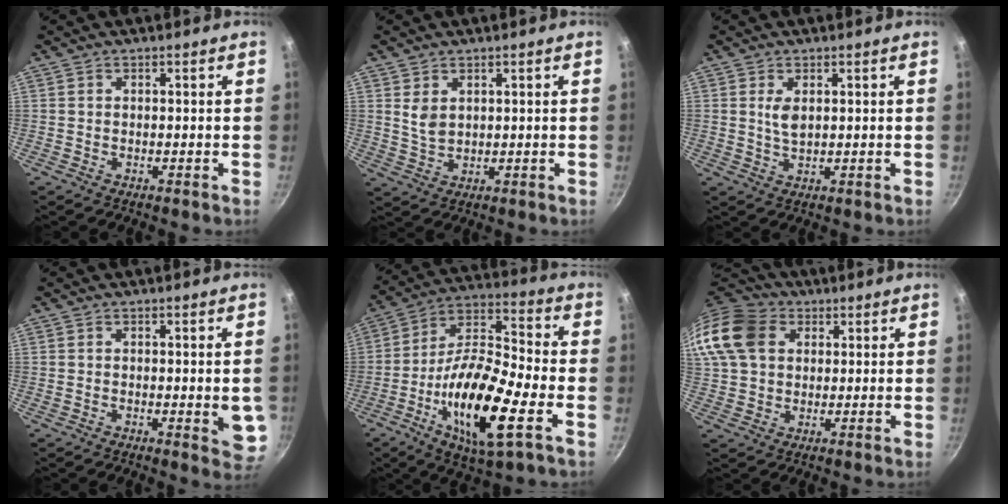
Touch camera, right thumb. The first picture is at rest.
{"total": 3.9, "force": [1.5, 2.5, 2.6], "torque": [-0.042, -0.013, 0.036]}
{"total": 3.0, "force": [0.9, 1.5, 2.5], "torque": [-0.044, -0.010, 0.019]}
{"total": 5.7, "force": [-0.6, 1.8, 5.4], "torque": [-0.054, -0.011, -0.007]}
{"total": 20.6, "force": [-6.6, 6.1, 18.5], "torque": [-0.338, 0.026, -0.133]}
{"total": 18.7, "force": [6.1, 14.3, 10.3], "torque": [-0.234, 0.027, 0.105]}